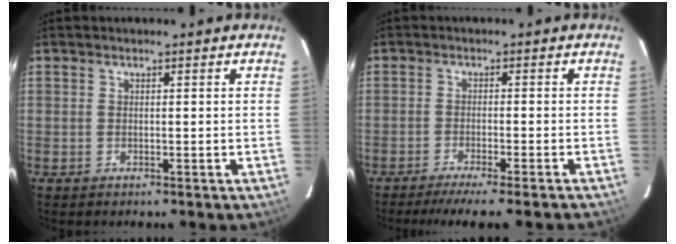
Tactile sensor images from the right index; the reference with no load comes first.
{"total": 10.2, "force": [-8.9, -0.2, 5.0], "torque": [-0.093, -0.029, -0.130]}